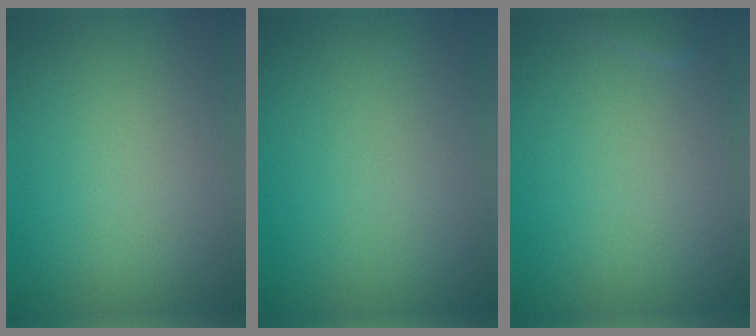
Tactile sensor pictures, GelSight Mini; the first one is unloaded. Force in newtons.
{"total": 0.0}
{"total": 0.5, "press": 0.5, "slide": 0.0}